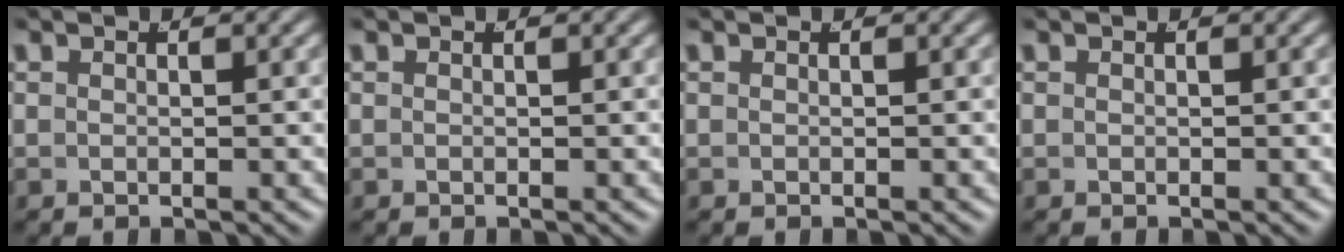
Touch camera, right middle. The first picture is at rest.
{"total": 0.0}
{"total": 0.0}
{"total": 0.0}